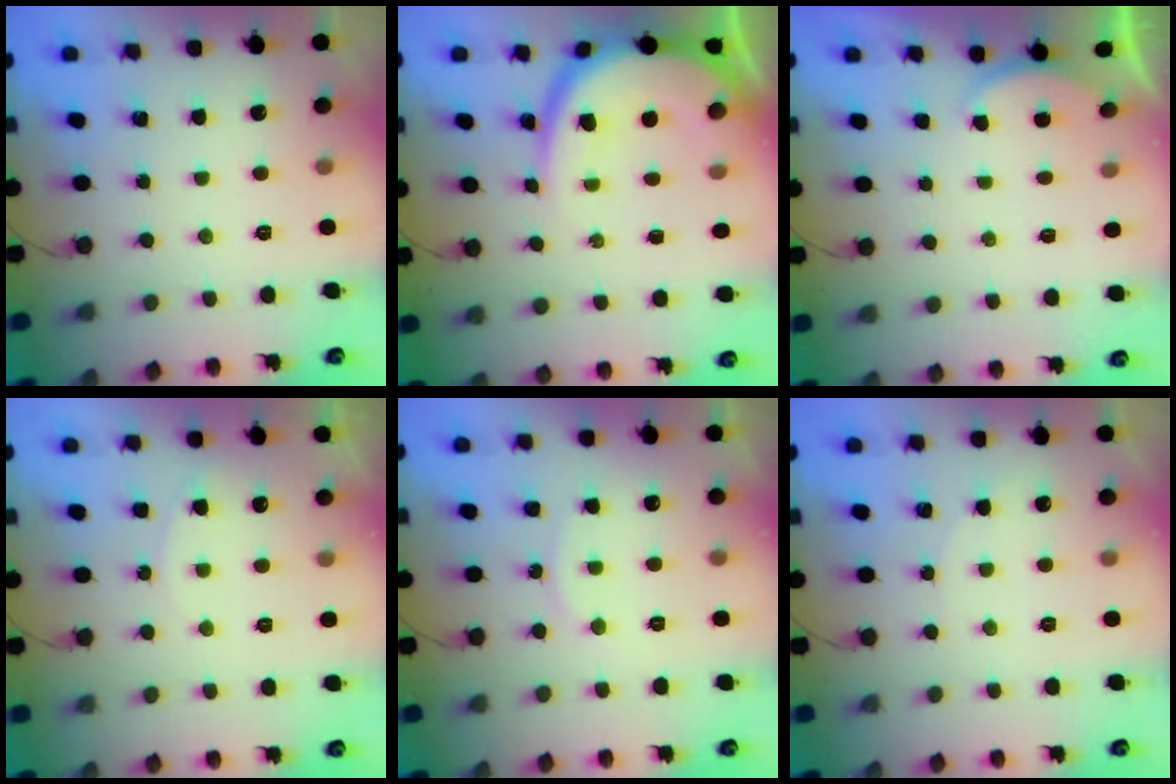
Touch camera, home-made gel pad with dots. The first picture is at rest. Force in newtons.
{"total": 12.7, "press": 12.7, "slide": 1.1}
{"total": 2.0, "press": 1.9, "slide": 0.6}
{"total": 5.6, "press": 5.6, "slide": 0.5}
{"total": 3.7, "press": 3.7, "slide": 0.4}
{"total": 3.7, "press": 3.0, "slide": 2.1}